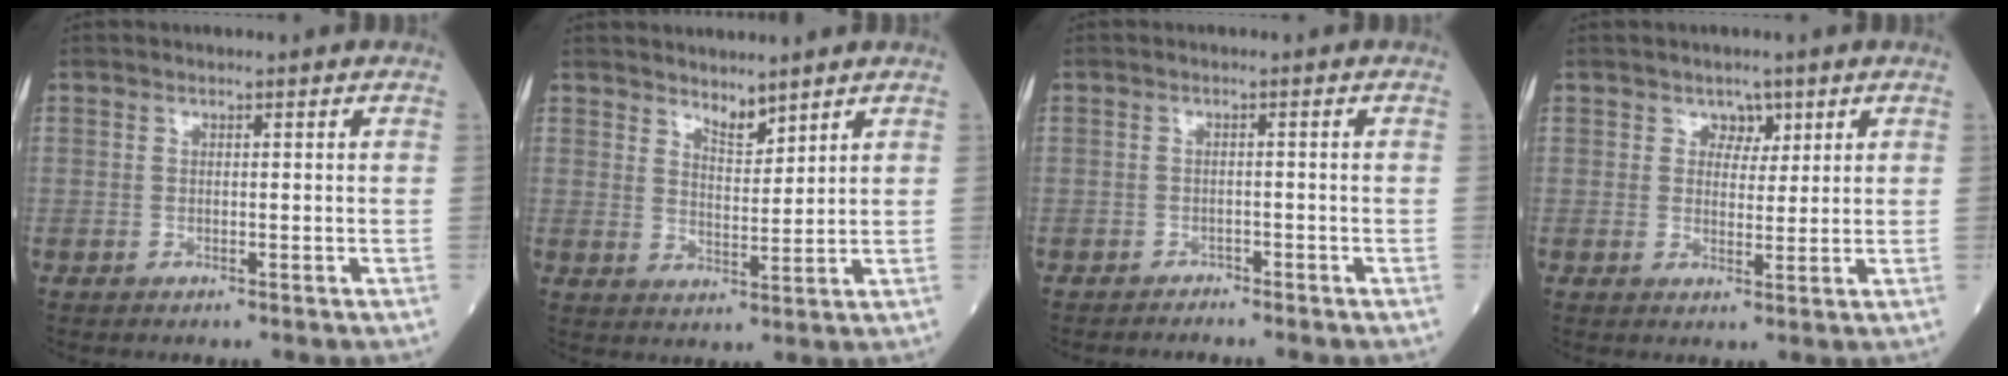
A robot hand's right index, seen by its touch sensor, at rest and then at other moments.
{"total": 3.1, "force": [2.9, 0.7, 1.1], "torque": [-0.022, -0.007, 0.056]}
{"total": 1.7, "force": [-1.7, -0.2, -0.2], "torque": [0.007, -0.005, -0.025]}
{"total": 2.5, "force": [1.4, 1.8, 0.9], "torque": [-0.004, 0.000, 0.020]}